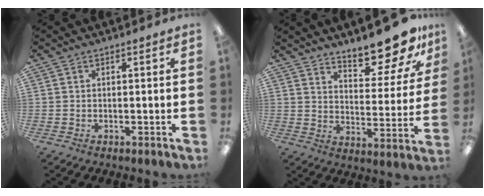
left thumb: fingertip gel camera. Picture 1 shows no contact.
{"total": 14.3, "force": [12.5, 3.4, 6.1], "torque": [-0.081, -0.099, 0.214]}